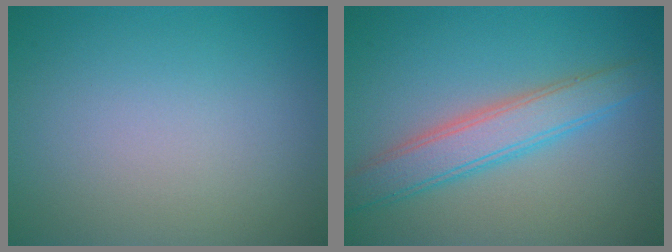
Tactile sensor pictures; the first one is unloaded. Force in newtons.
{"total": 4.4, "press": 4.4, "slide": 0.2}